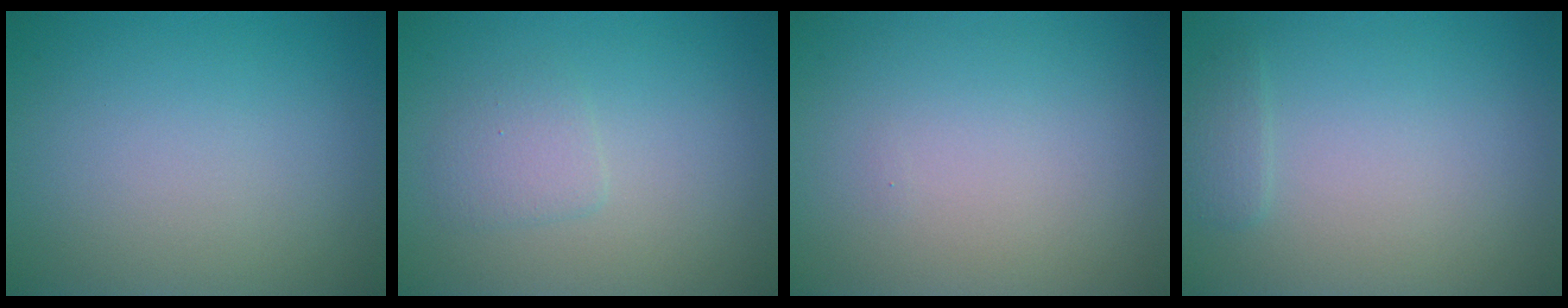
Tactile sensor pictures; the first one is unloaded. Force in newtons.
{"total": 1.6, "press": 1.6, "slide": 0.1}
{"total": 0.0}
{"total": 1.1, "press": 1.1, "slide": 0.1}